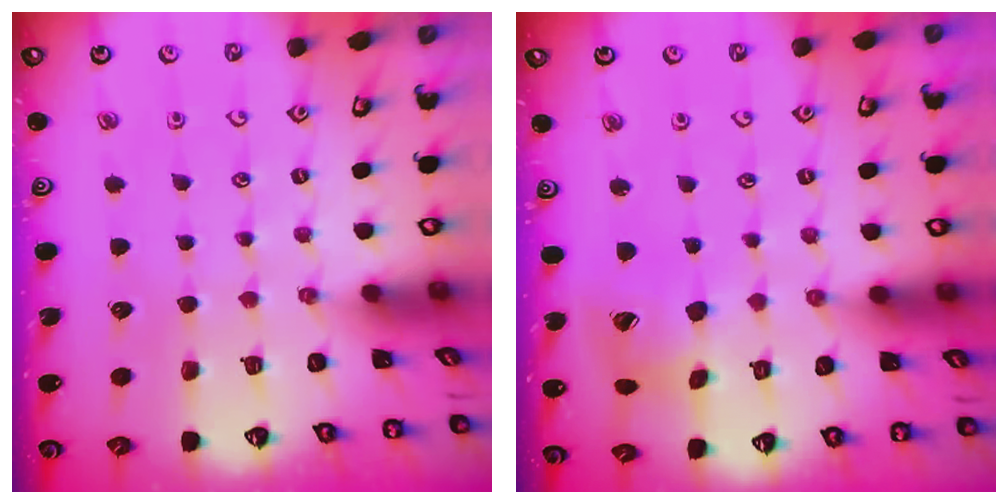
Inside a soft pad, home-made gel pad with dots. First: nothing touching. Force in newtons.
{"total": 12.7, "press": 12.6, "slide": 1.4}